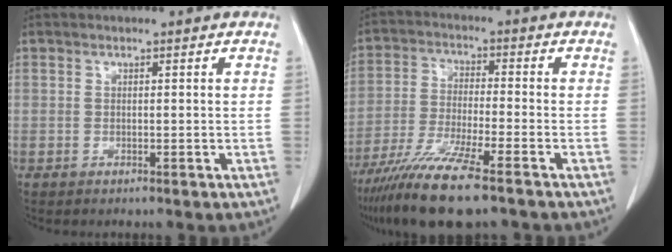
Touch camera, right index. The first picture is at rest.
{"total": 12.3, "force": [-8.7, 0.6, 8.7], "torque": [-0.167, -0.034, -0.153]}